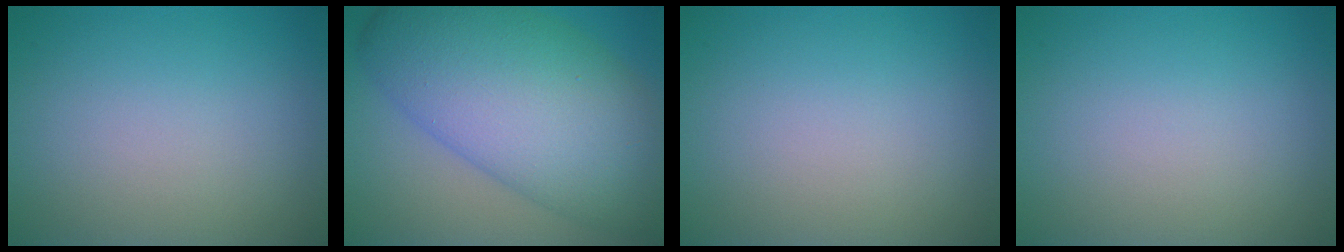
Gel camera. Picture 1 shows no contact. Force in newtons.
{"total": 13.2, "press": 13.2, "slide": 0.2}
{"total": 0.0}
{"total": 0.0}